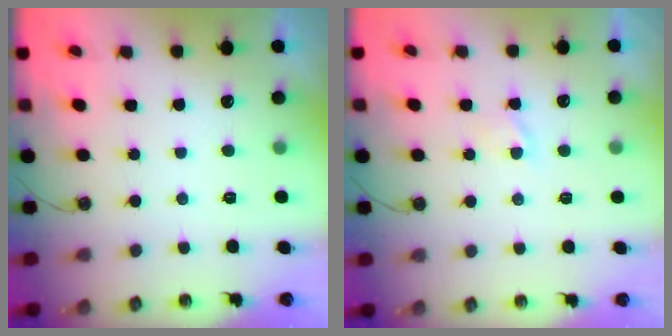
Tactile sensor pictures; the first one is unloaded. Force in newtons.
{"total": 1.4, "press": 1.4, "slide": 0.2}